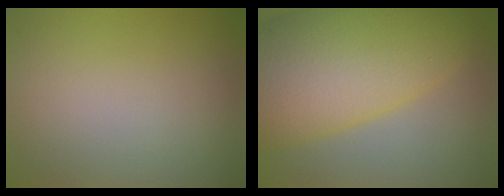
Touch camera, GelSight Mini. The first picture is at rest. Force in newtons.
{"total": 11.8, "press": 11.8, "slide": 0.3}